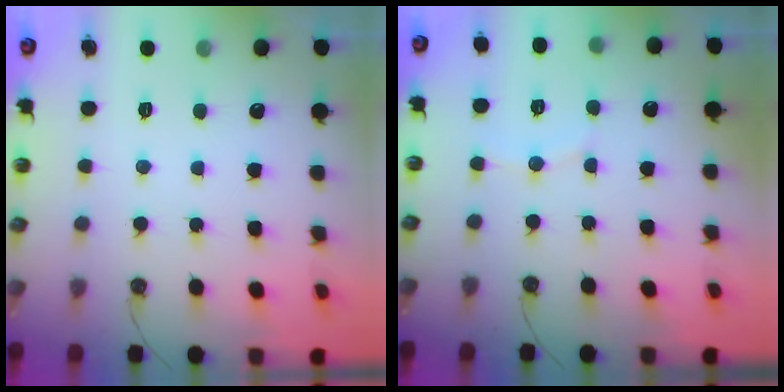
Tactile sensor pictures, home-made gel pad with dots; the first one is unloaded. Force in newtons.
{"total": 5.0, "press": 4.9, "slide": 1.0}